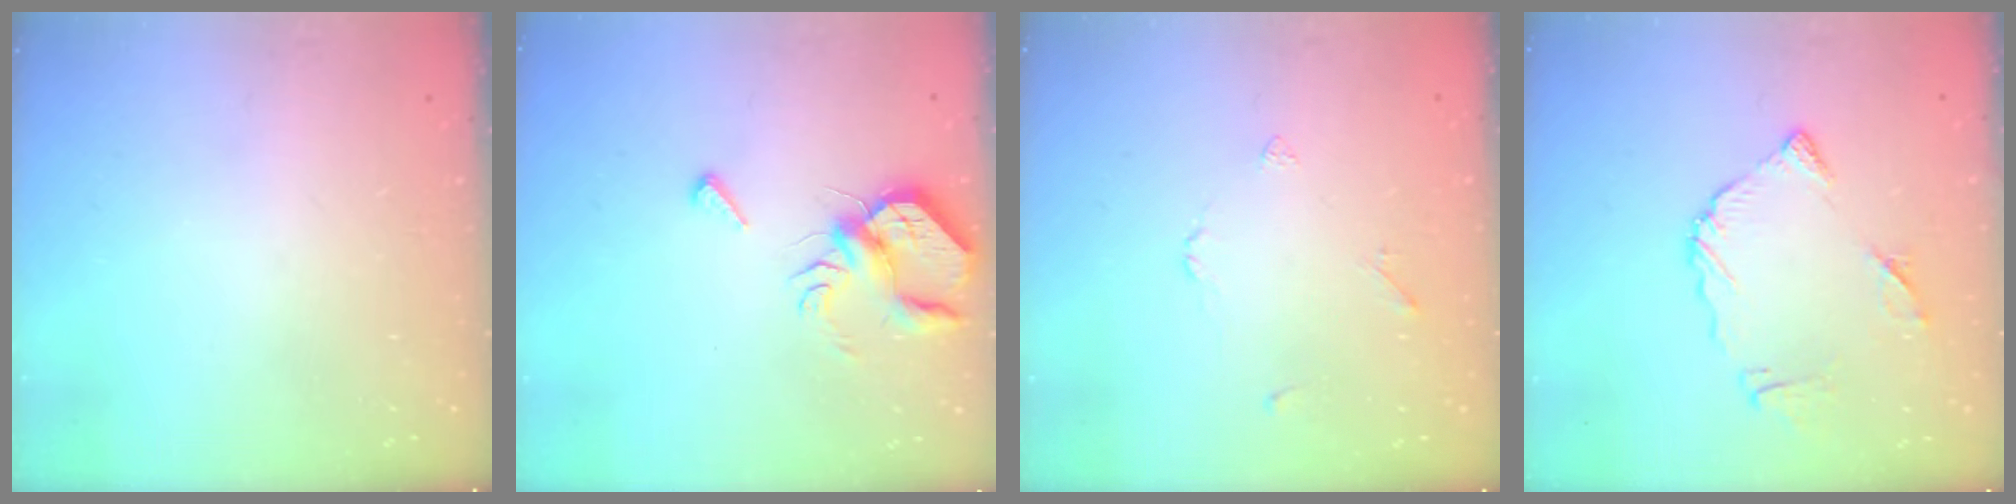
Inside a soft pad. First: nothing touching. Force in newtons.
{"total": 7.2, "press": 7.2, "slide": 0.2}
{"total": 2.2, "press": 2.2, "slide": 0.5}
{"total": 11.9, "press": 11.8, "slide": 1.3}